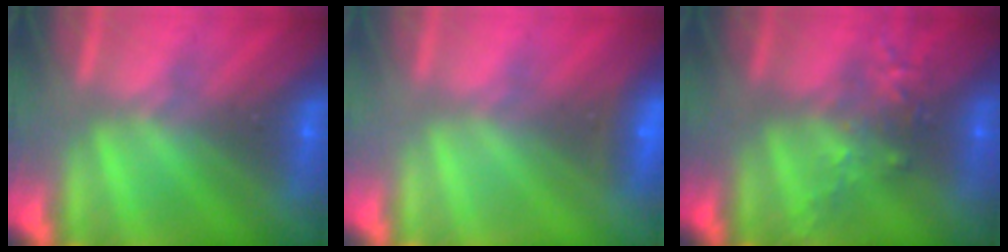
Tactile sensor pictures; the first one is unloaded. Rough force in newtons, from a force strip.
{"total": 2.4}
{"total": 2.5}